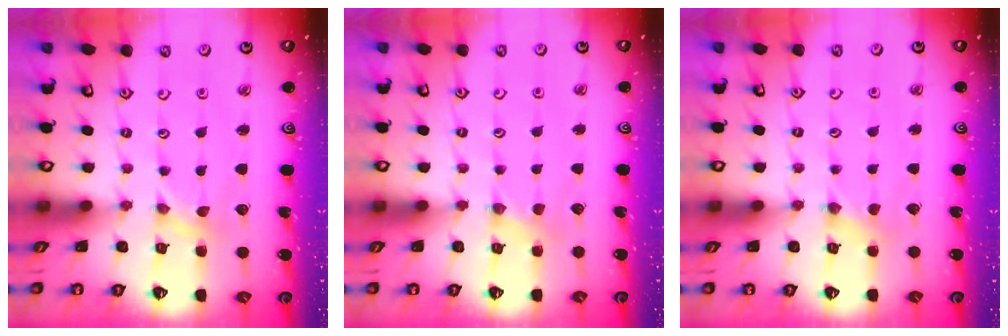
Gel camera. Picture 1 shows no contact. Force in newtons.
{"total": 2.2, "press": 2.1, "slide": 0.5}
{"total": 2.1, "press": 2.1, "slide": 0.4}